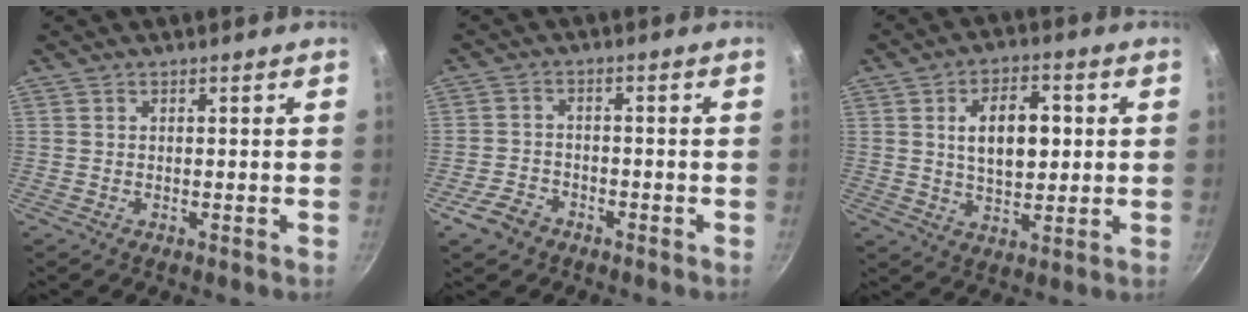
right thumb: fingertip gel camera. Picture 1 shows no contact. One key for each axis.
{"total": 4.7, "fx": -3.1, "fy": 3.1, "fz": 1.7, "tx": -0.030, "ty": 0.018, "tz": -0.053}
{"total": 10.6, "fx": 1.9, "fy": 6.1, "fz": 8.5, "tx": -0.110, "ty": -0.001, "tz": 0.032}